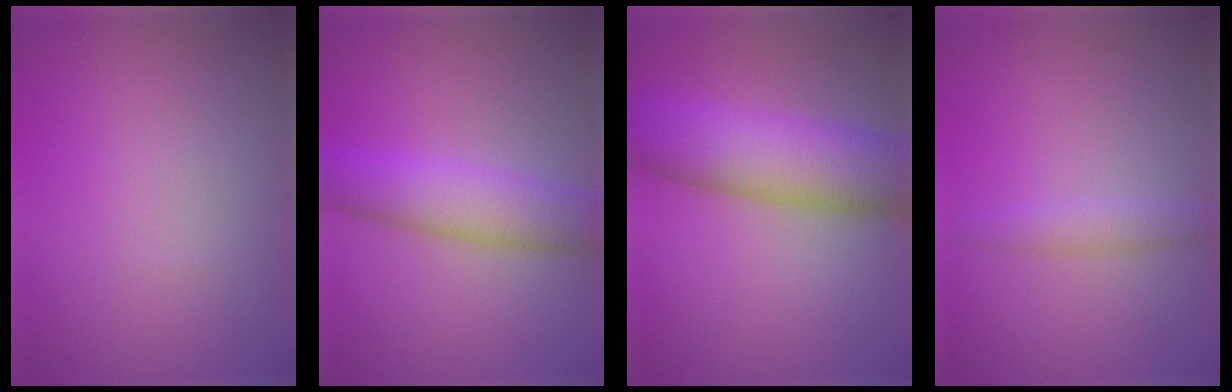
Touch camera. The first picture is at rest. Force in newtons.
{"total": 5.4, "press": 5.4, "slide": 0.4}
{"total": 9.3, "press": 9.3, "slide": 0.1}
{"total": 1.7, "press": 1.7, "slide": 0.1}